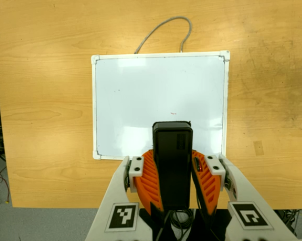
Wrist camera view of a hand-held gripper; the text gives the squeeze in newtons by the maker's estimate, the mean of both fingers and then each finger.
{"total": 9.6, "left": 8.0, "right": 11.3}